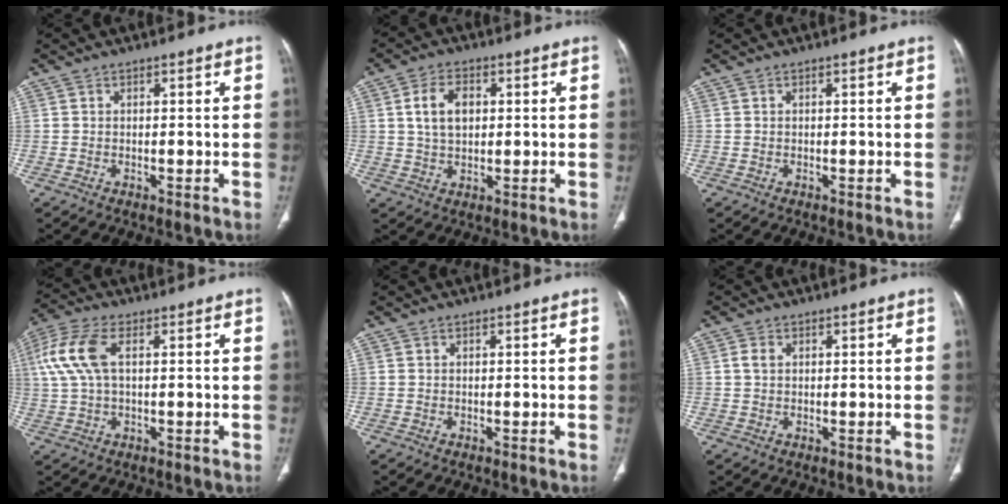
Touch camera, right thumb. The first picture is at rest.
{"total": 6.6, "force": [1.4, 4.1, 5.0], "torque": [-0.086, 0.003, 0.026]}
{"total": 0.0}
{"total": 8.5, "force": [1.8, 3.8, 7.3], "torque": [-0.187, 0.020, 0.034]}
{"total": 0.0}
{"total": 1.8, "force": [0.5, 1.3, 1.1], "torque": [-0.024, 0.004, 0.010]}